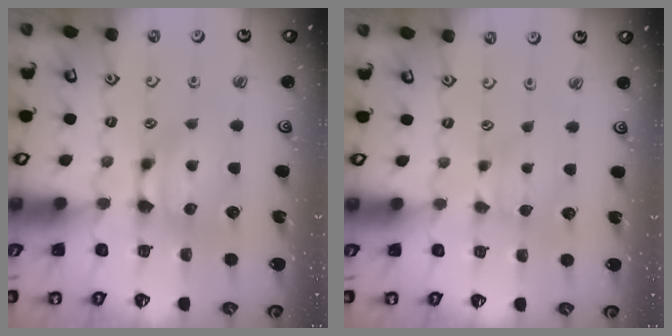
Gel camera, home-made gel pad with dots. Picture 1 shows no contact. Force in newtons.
{"total": 1.1, "press": 1.0, "slide": 0.6}